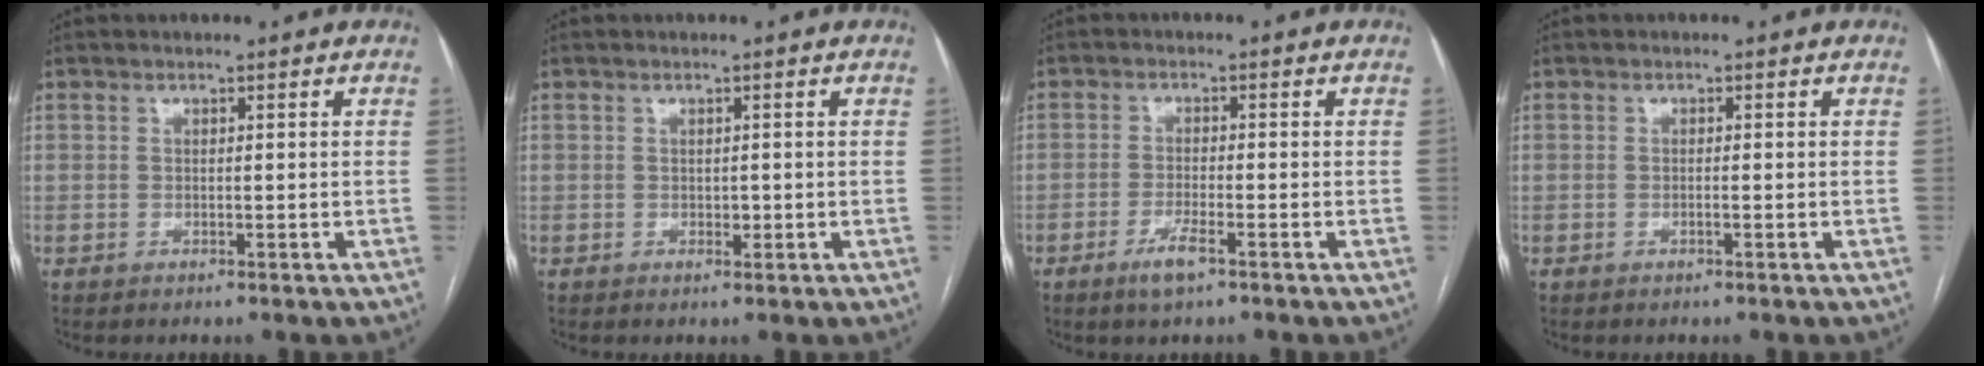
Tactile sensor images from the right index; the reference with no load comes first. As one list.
[{"total": 0.9, "force": [-0.1, 0.6, 0.6], "torque": [-0.008, 0.000, -0.001]}, {"total": 3.6, "force": [-2.2, 0.5, 2.7], "torque": [-0.058, -0.005, -0.042]}, {"total": 0.7, "force": [-0.3, -0.1, 0.6], "torque": [-0.012, 0.001, -0.004]}]